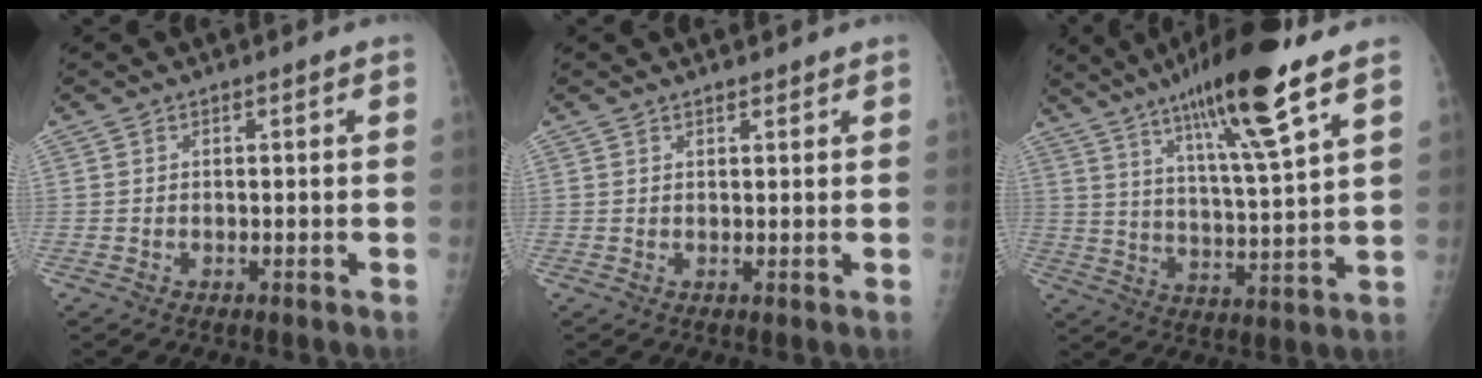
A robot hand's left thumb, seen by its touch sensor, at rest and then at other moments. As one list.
[{"total": 1.2, "force": [1.0, 0.4, 0.4], "torque": [-0.004, -0.007, 0.014]}, {"total": 17.9, "force": [10.9, 1.9, 14.1], "torque": [-0.228, -0.048, 0.180]}]